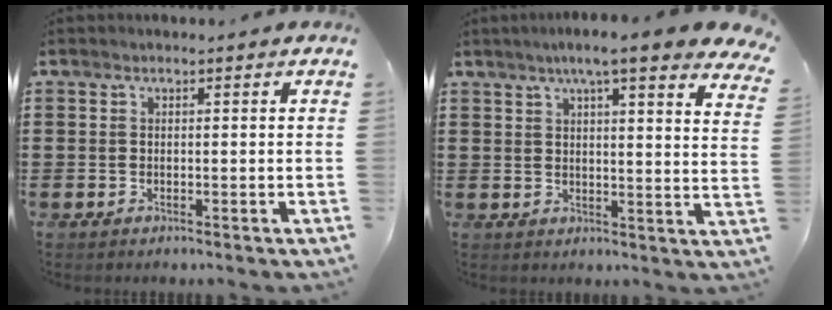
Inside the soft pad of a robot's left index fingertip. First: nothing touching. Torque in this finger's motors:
{"motor_torque": [1.30, -0.84, 0.74, 0.21]}